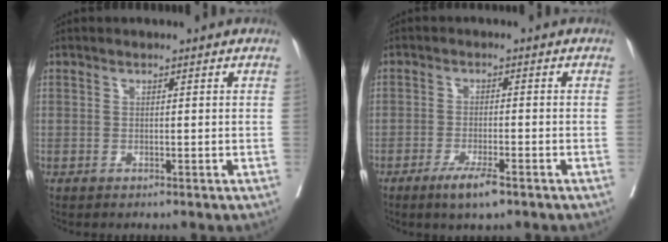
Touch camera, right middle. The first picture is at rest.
{"total": 4.5, "force": [-2.9, 0.5, 3.4], "torque": [-0.065, -0.008, -0.048]}